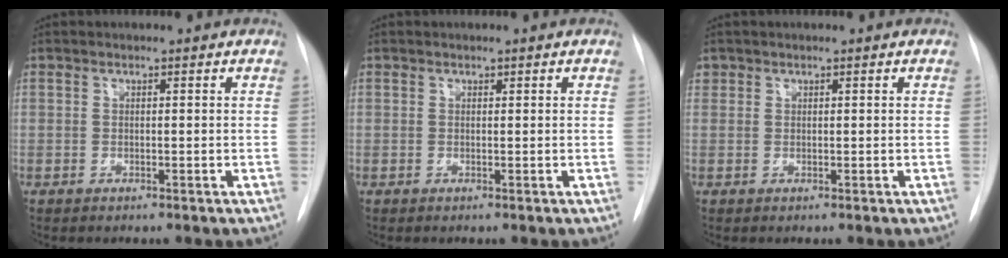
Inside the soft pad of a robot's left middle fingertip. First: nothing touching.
{"total": 0.0}
{"total": 0.7, "force": [0.4, 0.6, 0.0], "torque": [0.006, 0.007, 0.007]}